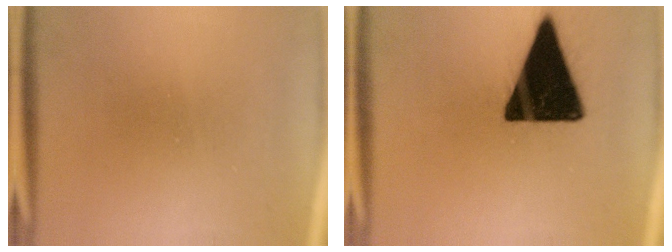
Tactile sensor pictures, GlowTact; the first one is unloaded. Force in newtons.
{"total": 19.5}